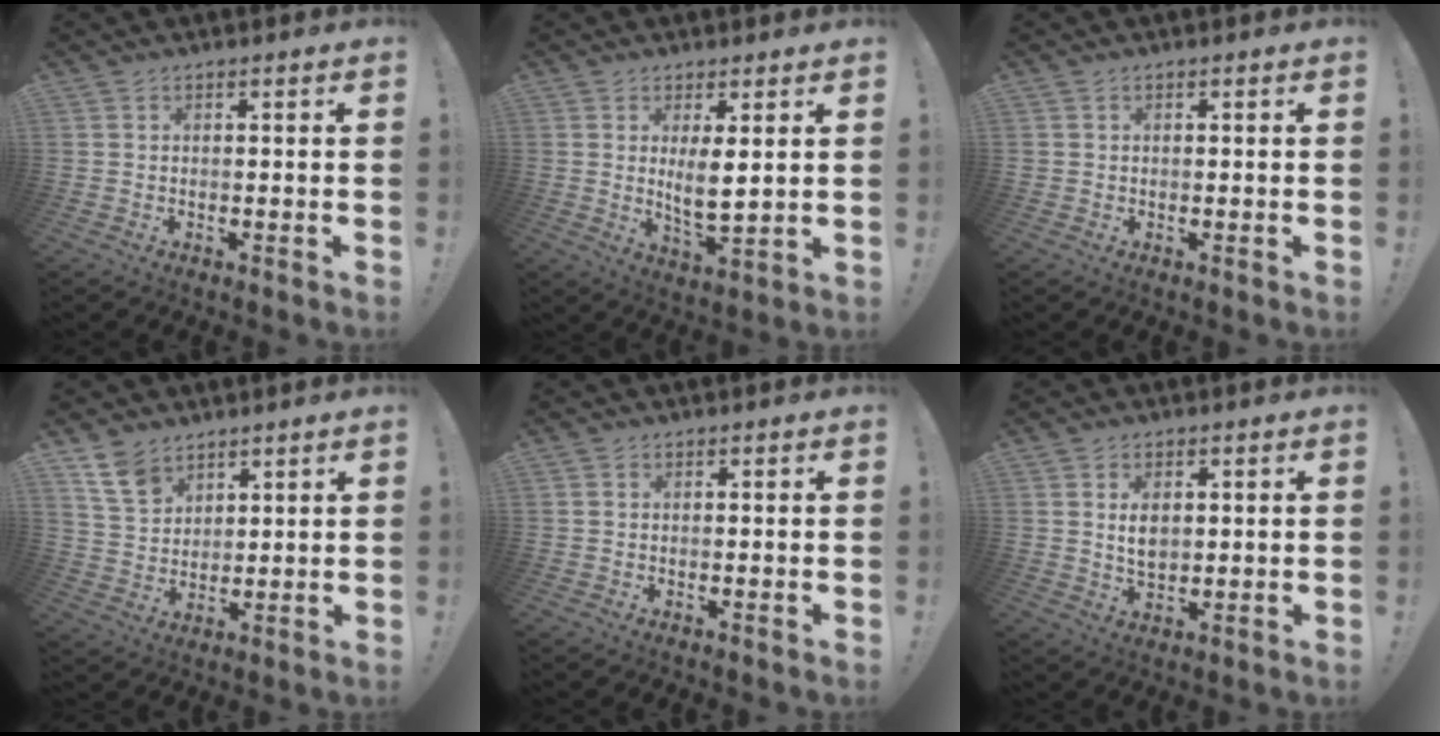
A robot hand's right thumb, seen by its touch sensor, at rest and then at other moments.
{"total": 6.7, "force": [2.3, 2.0, 5.9], "torque": [-0.094, -0.022, 0.040]}
{"total": 0.6, "force": [0.0, 0.6, 0.0], "torque": [-0.001, 0.003, 0.001]}
{"total": 9.6, "force": [6.7, 5.9, 3.5], "torque": [-0.059, -0.038, 0.132]}
{"total": 0.0}
{"total": 5.2, "force": [1.3, 3.2, 3.9], "torque": [-0.051, -0.004, 0.019]}